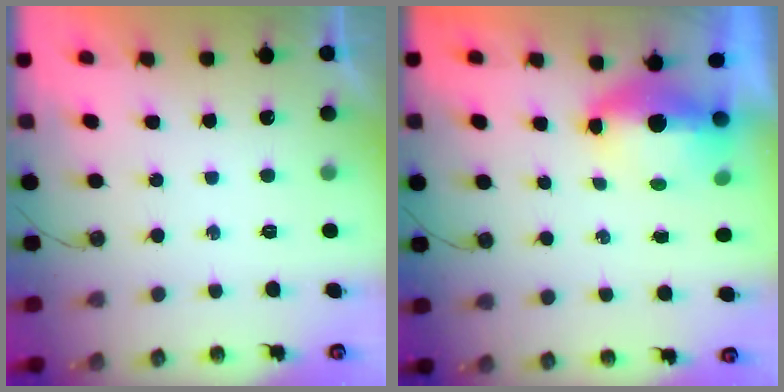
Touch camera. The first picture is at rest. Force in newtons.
{"total": 13.3, "press": 8.1, "slide": 10.5}